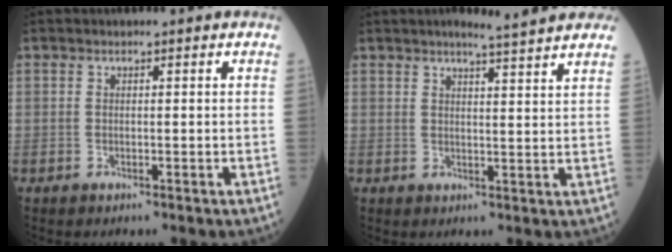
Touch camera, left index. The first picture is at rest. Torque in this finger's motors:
{"motor_torque": [0.60, -1.31, 0.01, 0.03]}